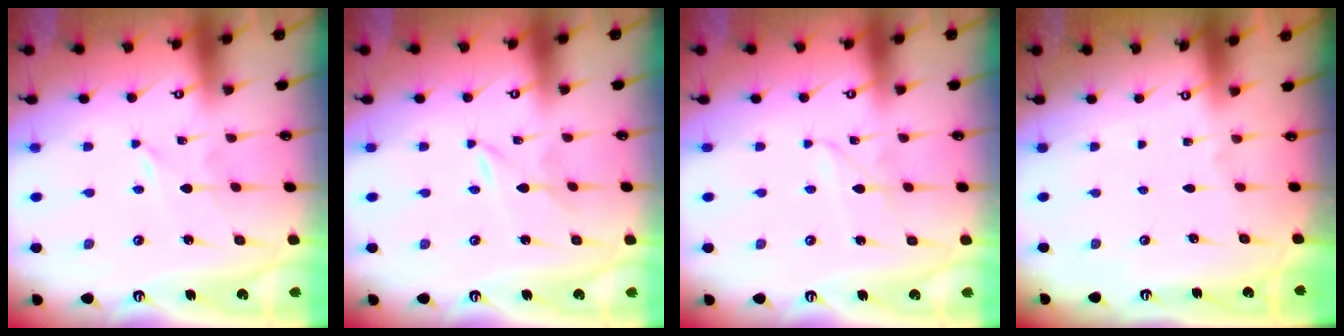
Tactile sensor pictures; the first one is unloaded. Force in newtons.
{"total": 0.7, "press": 0.7, "slide": 0.1}
{"total": 2.3, "press": 2.3, "slide": 0.2}
{"total": 0.0}